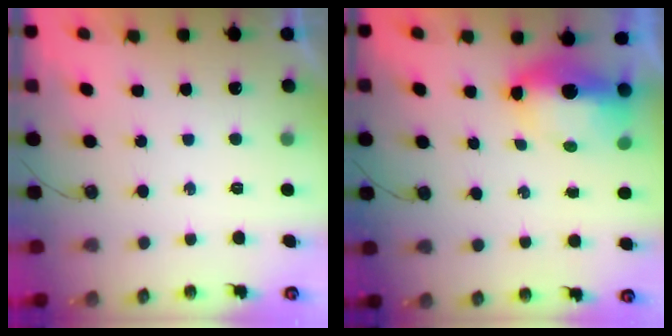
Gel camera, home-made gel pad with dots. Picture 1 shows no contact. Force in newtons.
{"total": 7.4, "press": 7.3, "slide": 1.0}